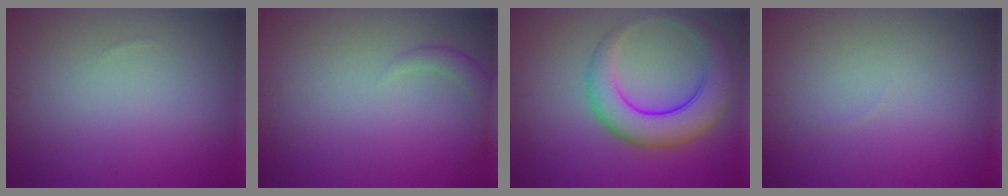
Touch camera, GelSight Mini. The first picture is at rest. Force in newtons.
{"total": 1.5, "press": 1.5, "slide": 0.1}
{"total": 6.5, "press": 6.5, "slide": 0.5}
{"total": 0.0}